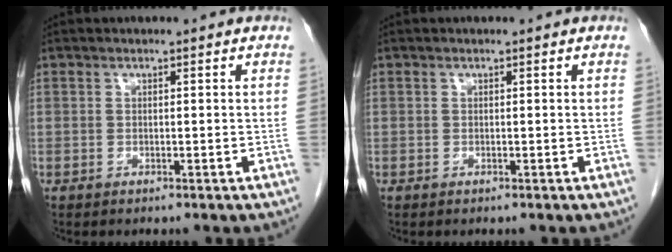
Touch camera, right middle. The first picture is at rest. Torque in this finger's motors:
{"motor_torque": [0.32, -0.16, 0.05, 0.01]}